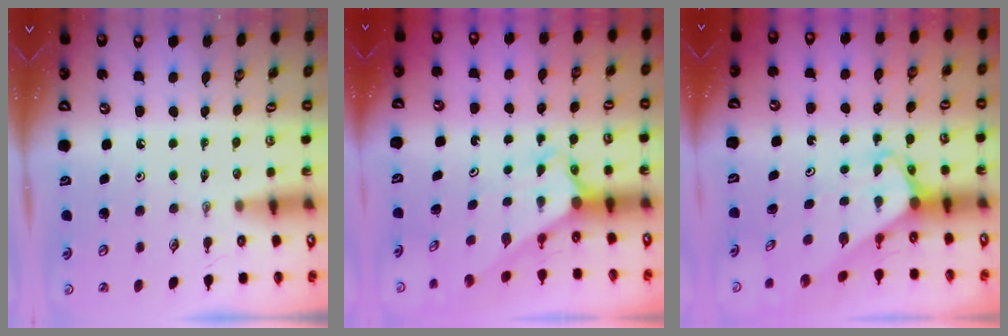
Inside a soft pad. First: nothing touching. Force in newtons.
{"total": 2.7, "press": 2.7, "slide": 0.1}
{"total": 2.5, "press": 2.5, "slide": 0.1}